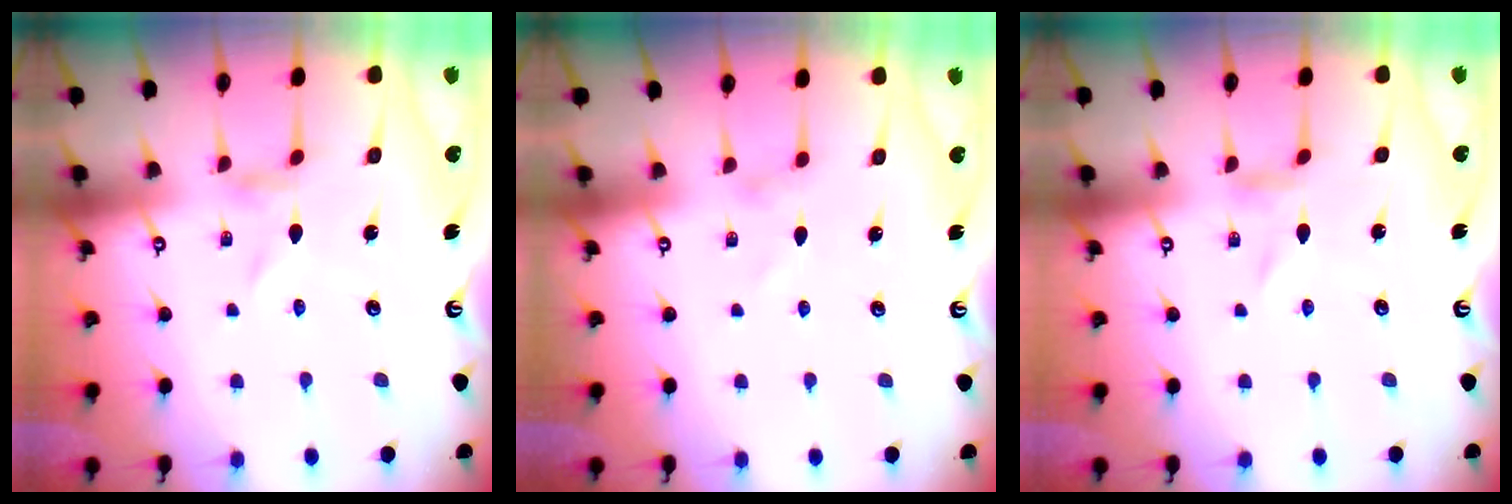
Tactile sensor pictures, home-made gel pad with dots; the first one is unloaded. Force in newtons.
{"total": 0.0}
{"total": 0.0}